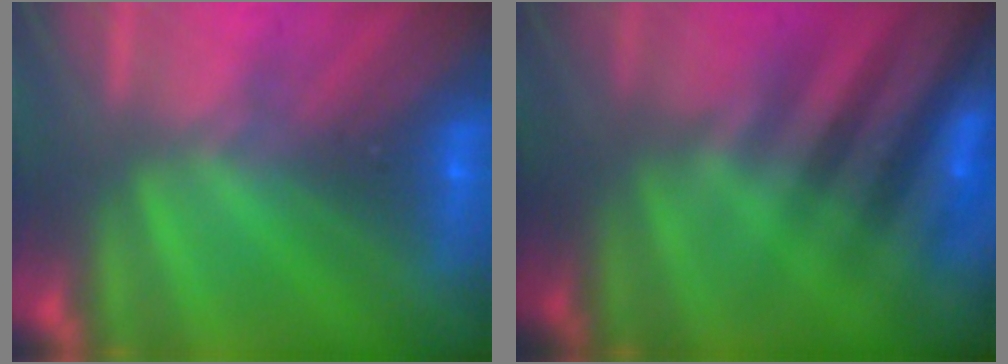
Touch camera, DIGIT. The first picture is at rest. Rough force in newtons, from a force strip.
{"total": 2.8}